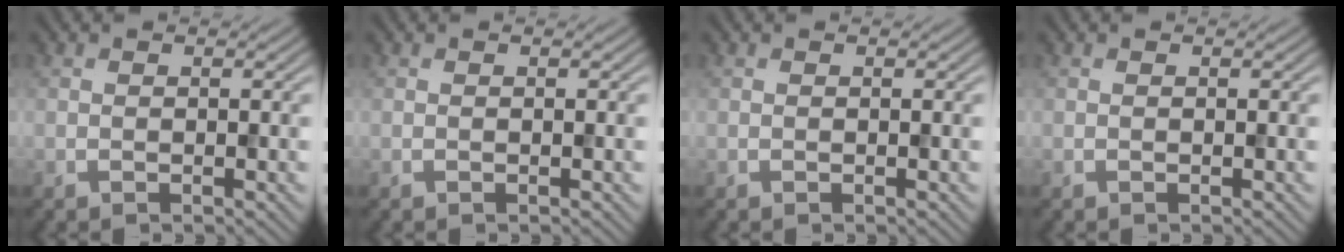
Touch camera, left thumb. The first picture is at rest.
{"total": 0.0}
{"total": 0.0}
{"total": 0.0}